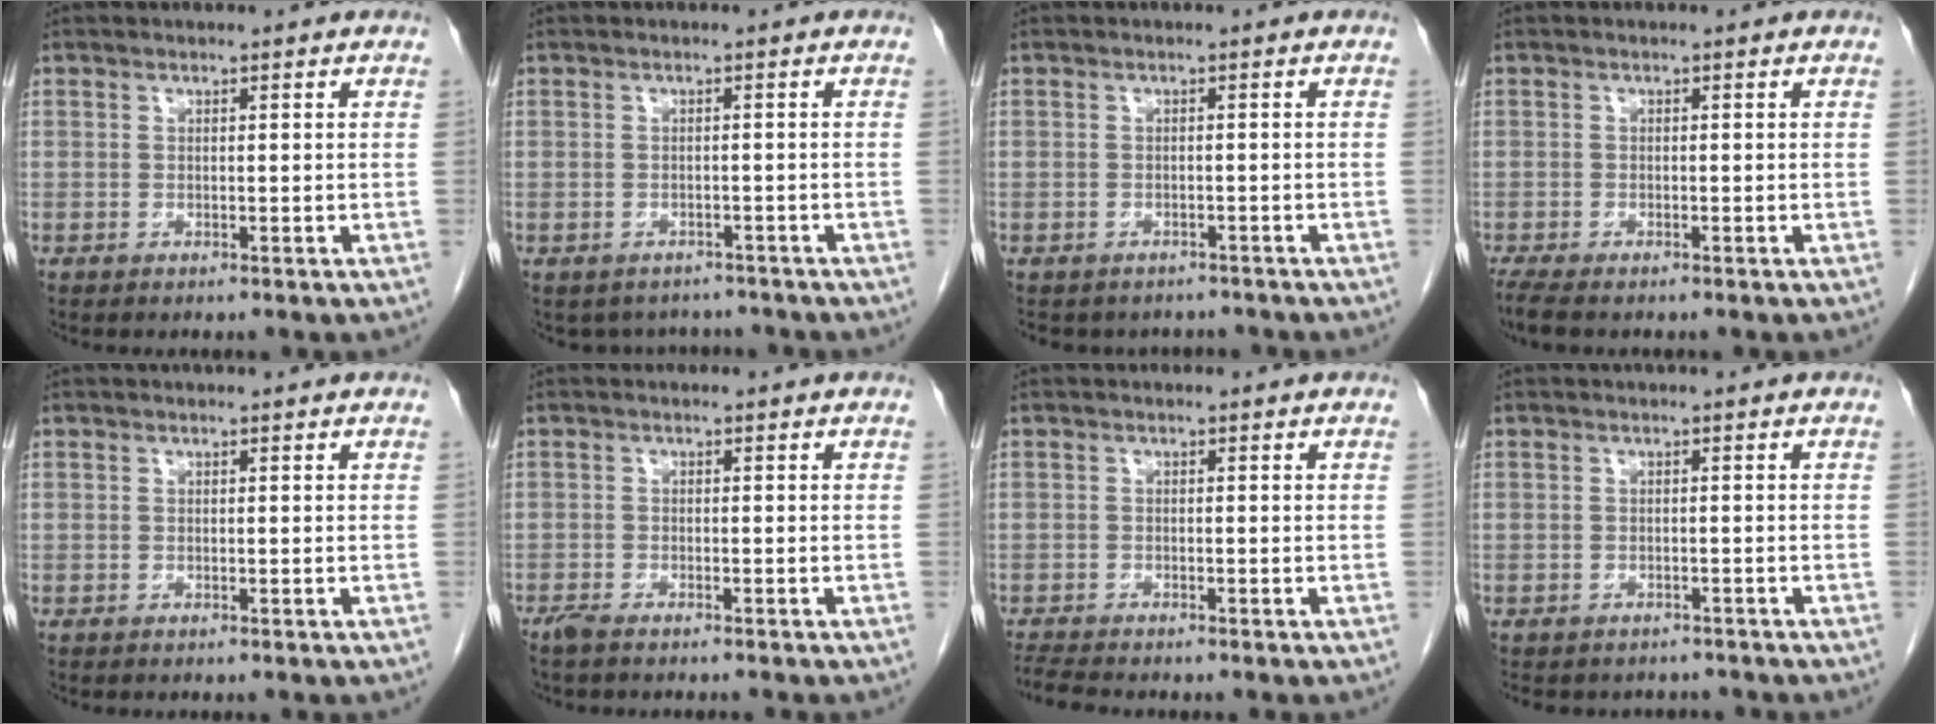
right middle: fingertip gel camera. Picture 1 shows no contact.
{"total": 5.1, "force": [-4.5, 2.4, 0.3], "torque": [0.006, 0.010, -0.055]}
{"total": 5.4, "force": [-4.7, 2.5, 0.5], "torque": [-0.005, 0.005, -0.054]}
{"total": 3.6, "force": [-2.9, 0.8, 2.0], "torque": [-0.043, -0.012, -0.047]}
{"total": 0.0}
{"total": 3.0, "force": [-2.7, 0.3, 1.4], "torque": [-0.024, -0.006, -0.042]}
{"total": 3.8, "force": [-3.6, 0.1, 1.3], "torque": [-0.028, -0.016, -0.061]}
{"total": 6.8, "force": [-6.0, 2.8, 1.3], "torque": [-0.018, 0.001, -0.072]}